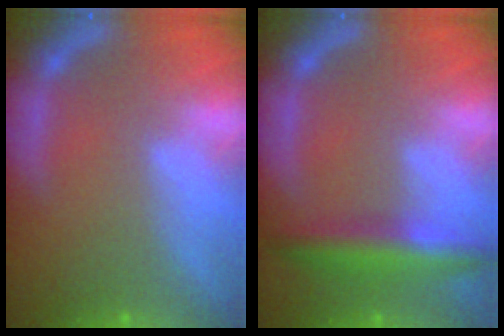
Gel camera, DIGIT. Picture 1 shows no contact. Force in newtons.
{"total": 5.0}